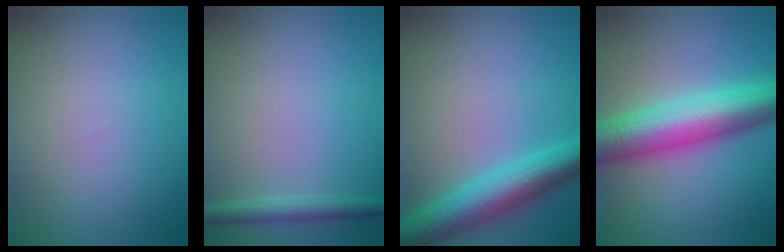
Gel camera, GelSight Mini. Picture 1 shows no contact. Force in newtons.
{"total": 1.8, "press": 1.8, "slide": 0.1}
{"total": 6.6, "press": 6.6, "slide": 0.1}
{"total": 9.1, "press": 9.1, "slide": 0.1}